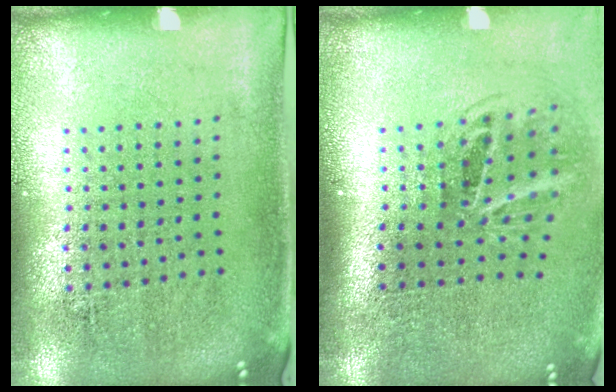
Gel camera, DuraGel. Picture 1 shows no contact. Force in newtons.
{"total": 2.0, "press": 1.3, "slide": 1.5}